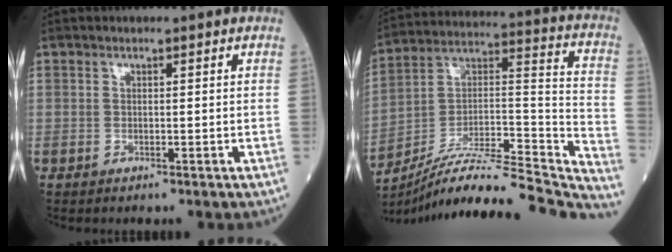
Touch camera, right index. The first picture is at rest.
{"total": 29.3, "force": [-26.5, 1.8, 12.3], "torque": [-0.138, 0.007, -0.400]}